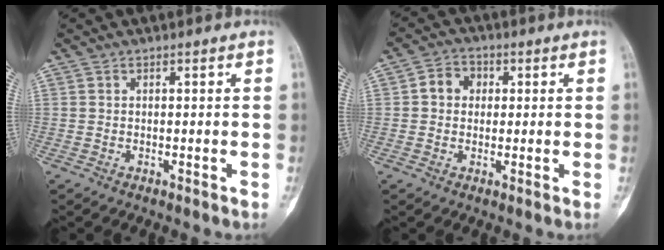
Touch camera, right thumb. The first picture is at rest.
{"total": 4.6, "force": [0.6, 4.0, 2.2], "torque": [-0.016, 0.011, 0.001]}